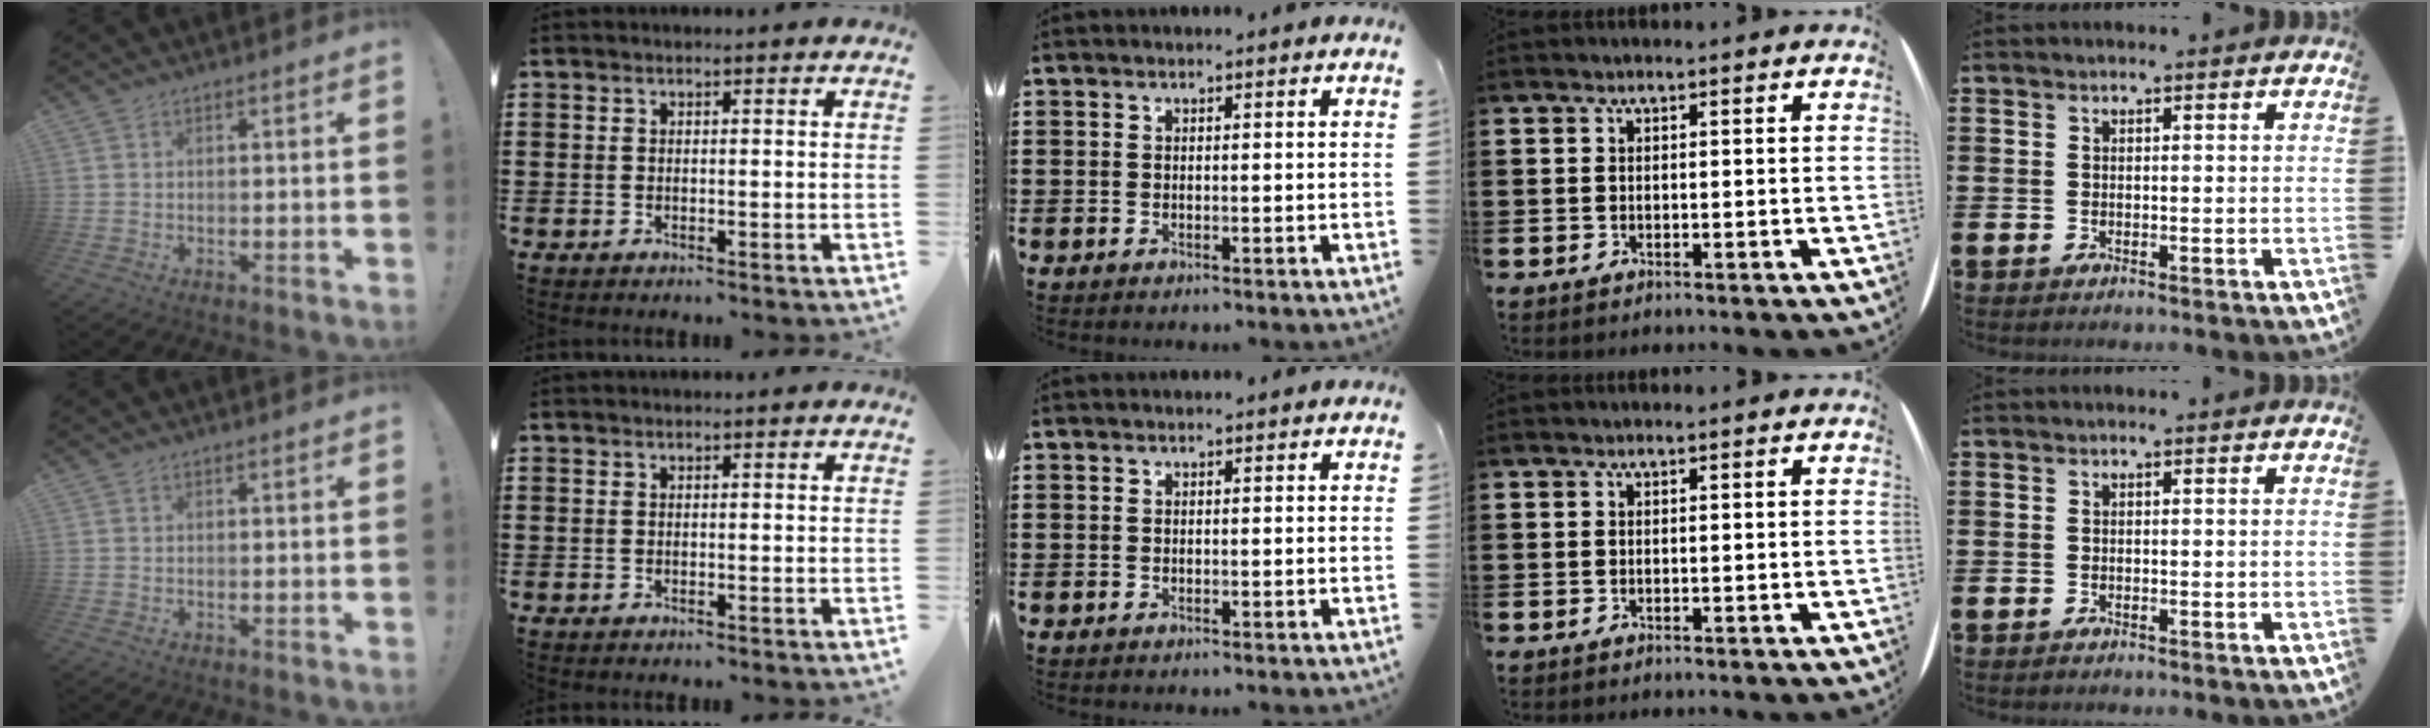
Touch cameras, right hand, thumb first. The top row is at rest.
{}